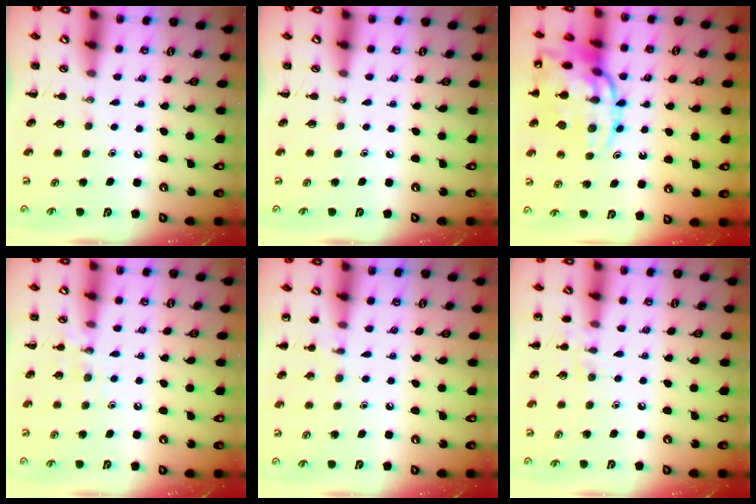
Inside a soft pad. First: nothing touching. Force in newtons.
{"total": 0.0}
{"total": 20.4, "press": 20.2, "slide": 2.5}
{"total": 7.5, "press": 7.4, "slide": 1.1}
{"total": 6.1, "press": 5.7, "slide": 2.0}
{"total": 6.8, "press": 6.5, "slide": 2.0}